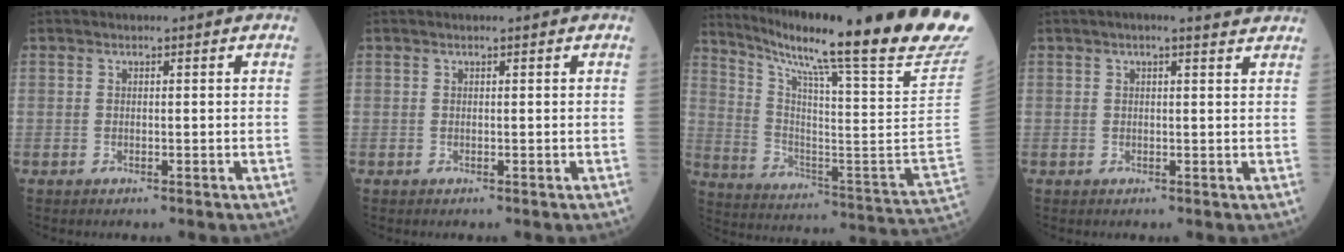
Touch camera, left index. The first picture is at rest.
{"total": 0.0}
{"total": 30.9, "force": [25.1, -1.7, 18.0], "torque": [-0.292, -0.105, 0.350]}
{"total": 4.8, "force": [4.0, 0.6, 2.6], "torque": [-0.039, 0.023, 0.042]}